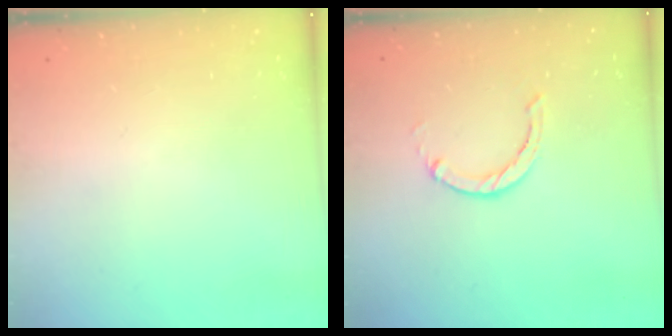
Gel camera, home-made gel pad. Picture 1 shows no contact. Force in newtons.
{"total": 0.0}